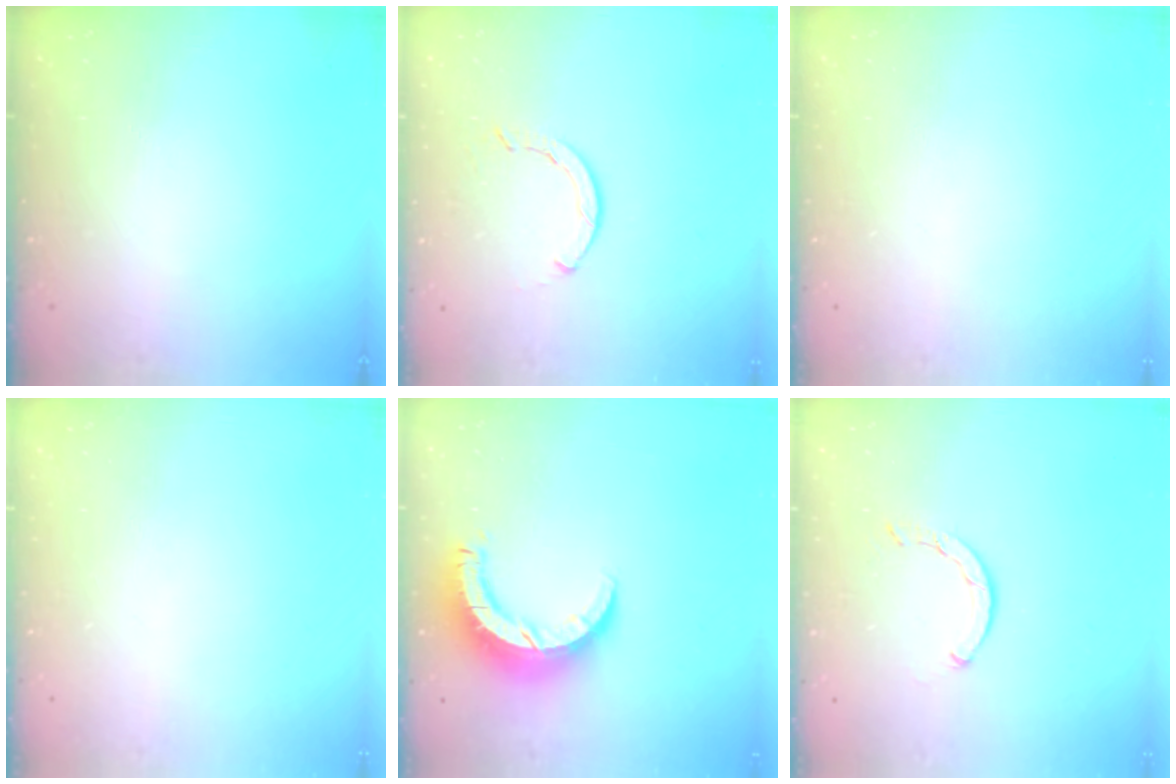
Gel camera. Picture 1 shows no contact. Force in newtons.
{"total": 2.3, "press": 2.3, "slide": 0.1}
{"total": 0.0}
{"total": 0.0}
{"total": 9.9, "press": 9.8, "slide": 1.0}
{"total": 2.5, "press": 2.5, "slide": 0.1}